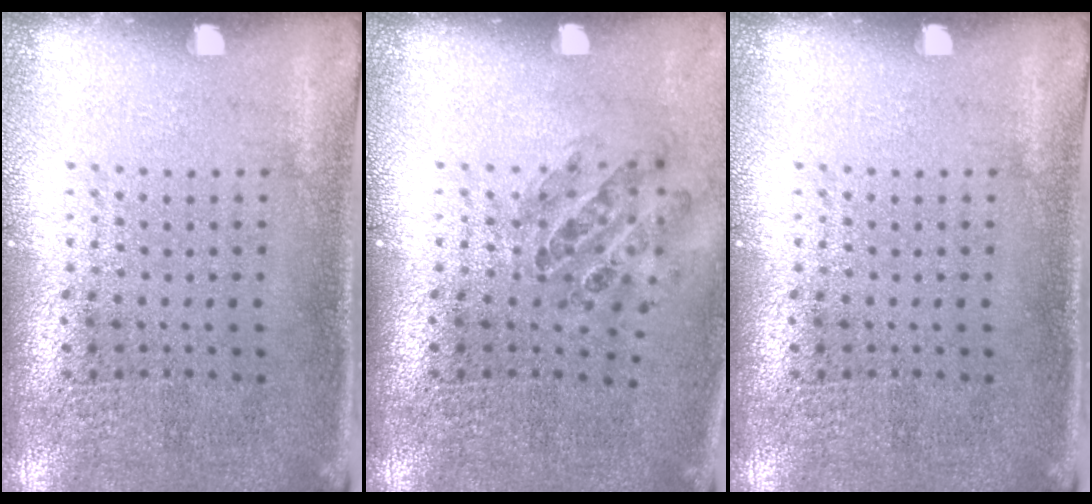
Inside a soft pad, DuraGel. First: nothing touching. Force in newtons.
{"total": 0.9, "press": 0.9, "slide": 0.2}
{"total": 0.0}